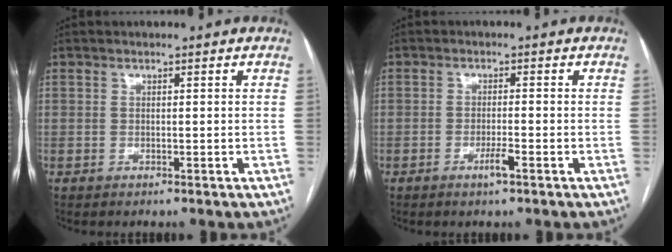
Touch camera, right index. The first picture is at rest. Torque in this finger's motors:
{"motor_torque": [0.67, -0.16, 0.34, 0.09]}